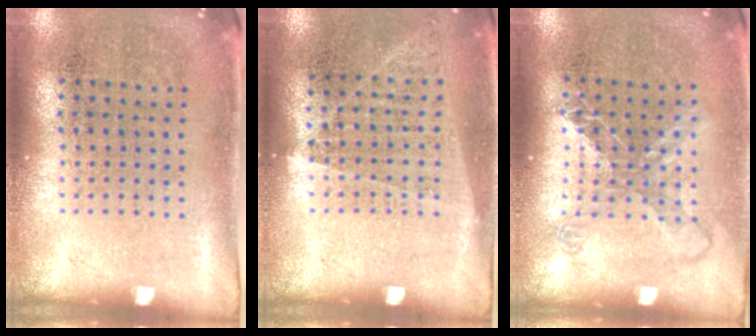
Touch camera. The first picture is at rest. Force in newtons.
{"total": 1.0, "press": 0.9, "slide": 0.4}
{"total": 1.5, "press": 1.3, "slide": 0.8}